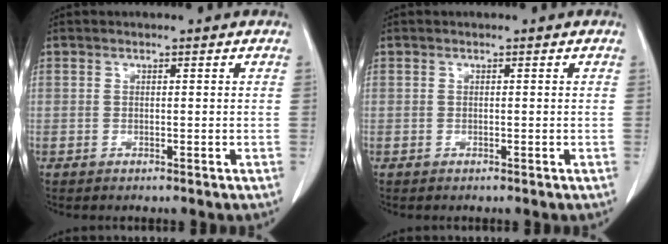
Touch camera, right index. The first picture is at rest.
{"total": 0.0}